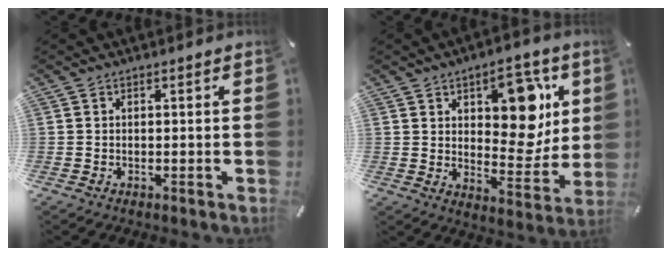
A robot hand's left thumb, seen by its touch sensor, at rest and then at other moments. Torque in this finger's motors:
{"motor_torque": [0.55, 0.02, 0.62, 0.29, 0.15]}